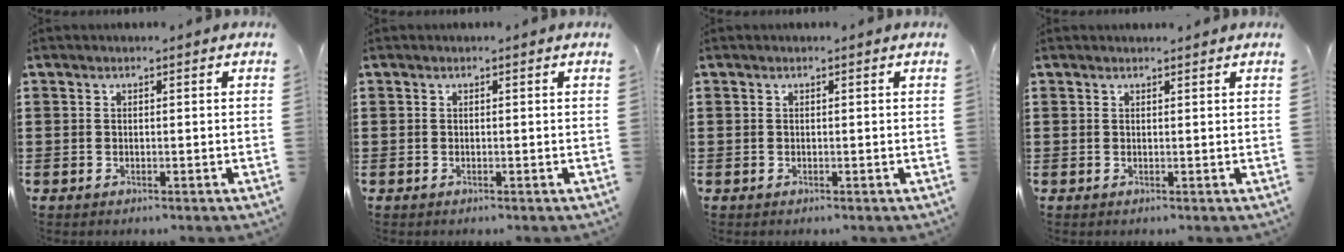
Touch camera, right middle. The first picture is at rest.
{"total": 0.0}
{"total": 0.0}
{"total": 0.6, "force": [0.6, 0.1, 0.0], "torque": [0.005, -0.004, 0.010]}